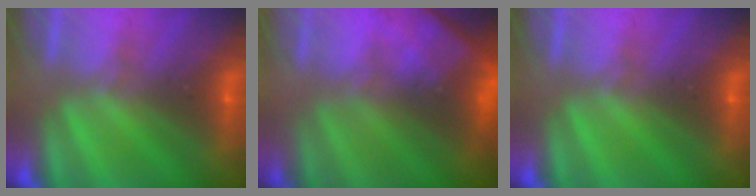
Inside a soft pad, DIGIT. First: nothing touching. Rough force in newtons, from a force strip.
{"total": 7.1}
{"total": 0.0}